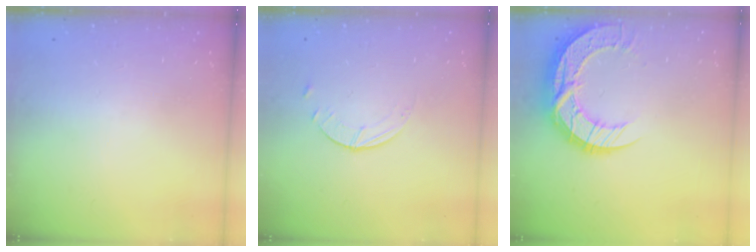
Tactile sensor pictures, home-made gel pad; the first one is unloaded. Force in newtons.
{"total": 0.9, "press": 0.9, "slide": 0.1}
{"total": 15.6, "press": 15.6, "slide": 1.1}